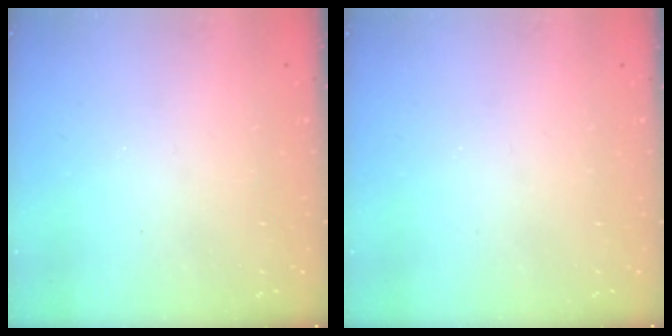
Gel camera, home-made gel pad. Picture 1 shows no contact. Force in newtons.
{"total": 0.0}